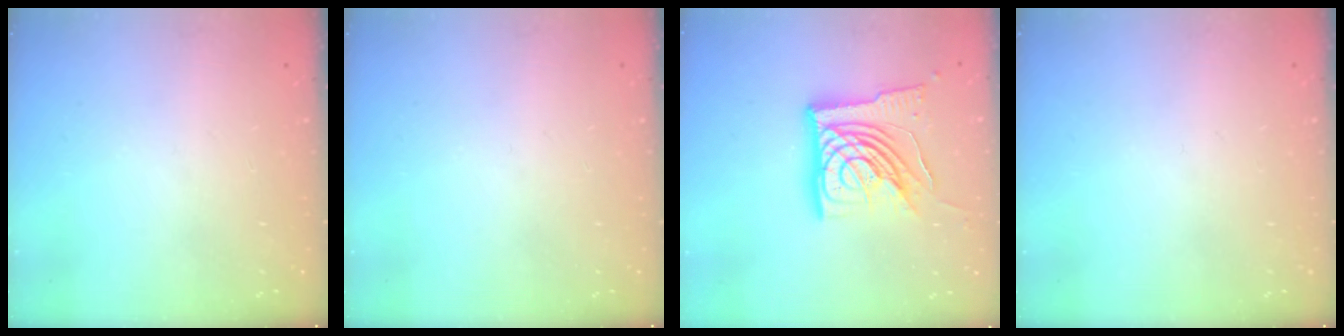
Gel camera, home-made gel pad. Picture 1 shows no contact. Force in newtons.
{"total": 0.0}
{"total": 18.0, "press": 17.9, "slide": 1.8}
{"total": 0.0}